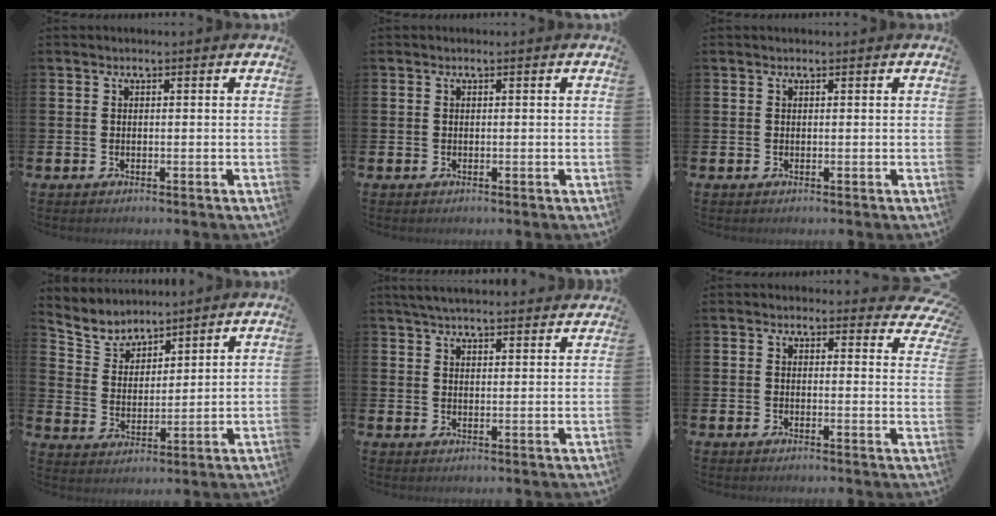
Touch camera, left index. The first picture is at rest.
{"total": 0.0}
{"total": 0.0}
{"total": 4.8, "force": [4.5, 1.8, 0.0], "torque": [-0.028, -0.027, 0.079]}
{"total": 4.5, "force": [4.4, 0.4, 0.9], "torque": [-0.026, -0.018, 0.081]}
{"total": 2.1, "force": [1.8, 1.0, 0.1], "torque": [0.011, -0.014, 0.025]}